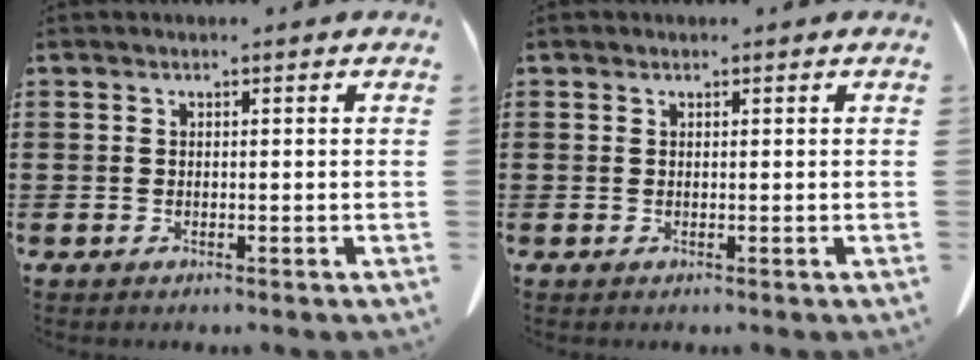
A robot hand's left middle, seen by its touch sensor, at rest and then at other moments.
{"total": 0.0}